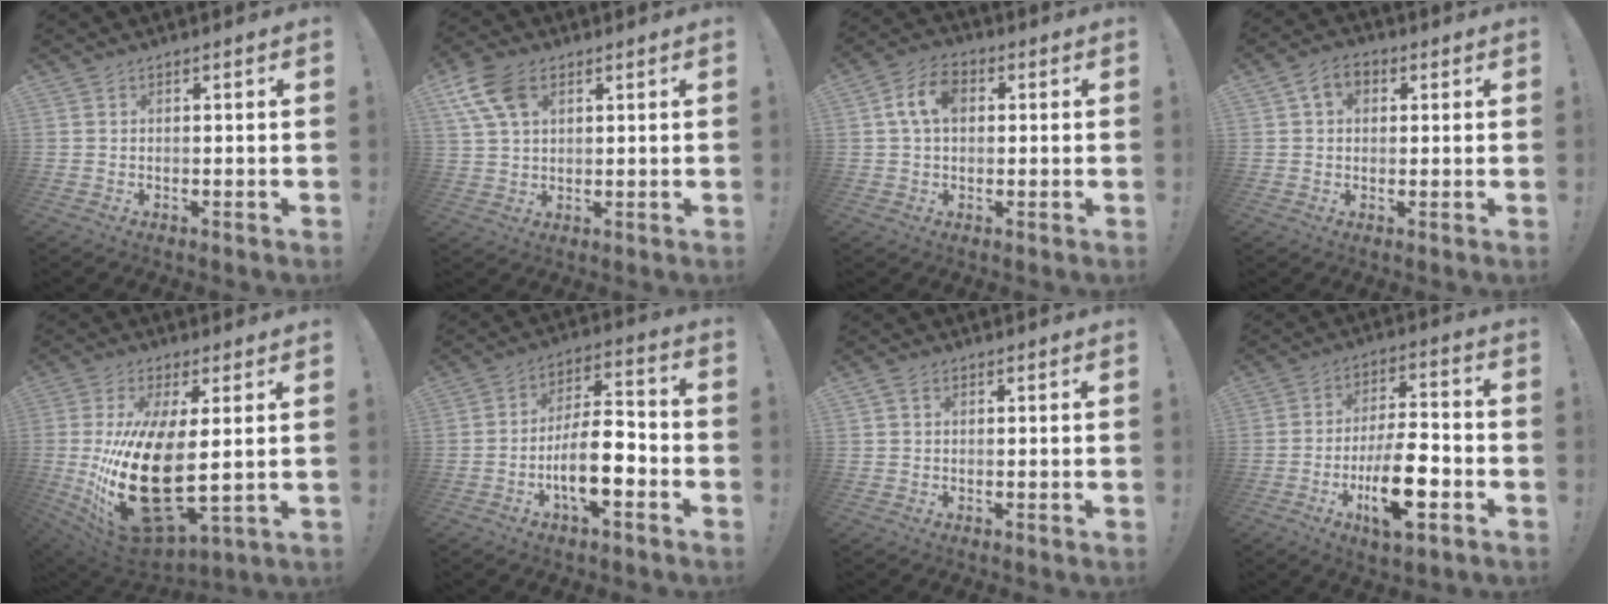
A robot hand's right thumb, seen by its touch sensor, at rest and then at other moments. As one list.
[{"total": 11.5, "force": [4.9, 7.3, 7.4], "torque": [-0.149, -0.009, 0.092]}, {"total": 9.1, "force": [1.8, 6.2, 6.4], "torque": [-0.120, 0.018, 0.037]}, {"total": 5.1, "force": [1.5, 3.6, 3.3], "torque": [-0.054, 0.011, 0.027]}, {"total": 24.3, "force": [0.3, 10.6, 21.8], "torque": [-0.428, -0.038, 0.019]}, {"total": 13.8, "force": [-5.1, 5.2, 11.8], "torque": [-0.204, 0.022, -0.083]}, {"total": 1.6, "force": [0.6, 1.1, 0.9], "torque": [-0.018, 0.003, 0.012]}, {"total": 14.6, "force": [-6.2, 6.7, 11.4], "torque": [-0.194, 0.023, -0.105]}]